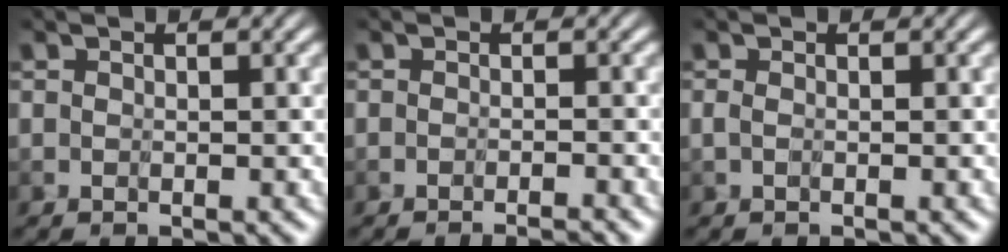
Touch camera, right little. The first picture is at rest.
{"total": 2.4, "force": [-2.3, -0.5, 0.3], "torque": [0.009, -0.002, -0.035]}
{"total": 0.0}